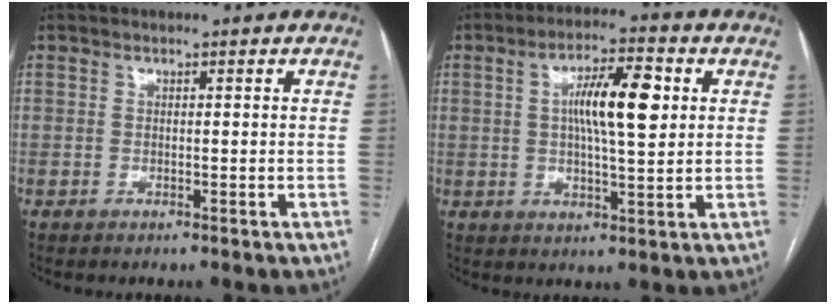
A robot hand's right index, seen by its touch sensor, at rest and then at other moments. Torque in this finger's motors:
{"motor_torque": [0.94, 0.64, 0.32, 0.10]}